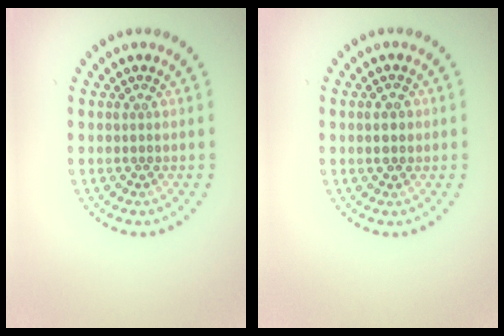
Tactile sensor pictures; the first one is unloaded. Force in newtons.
{"total": 2.2, "press": 2.2, "slide": 0.1}